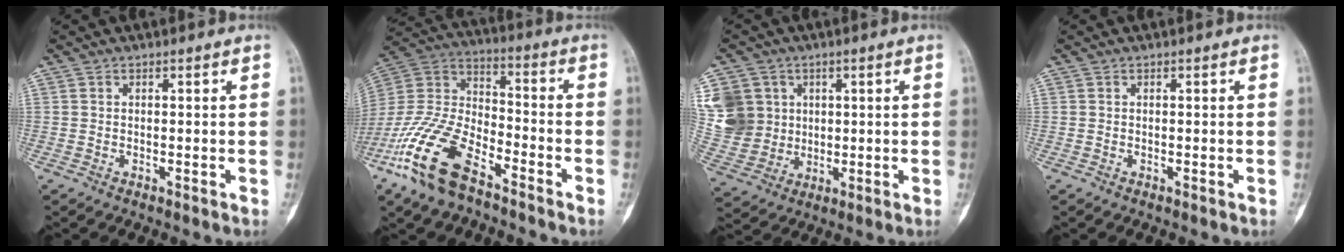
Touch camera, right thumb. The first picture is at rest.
{"total": 18.5, "force": [-11.2, 8.3, 12.2], "torque": [-0.253, 0.051, -0.221]}
{"total": 13.1, "force": [3.0, 11.8, 5.0], "torque": [-0.089, 0.011, 0.076]}
{"total": 0.0}